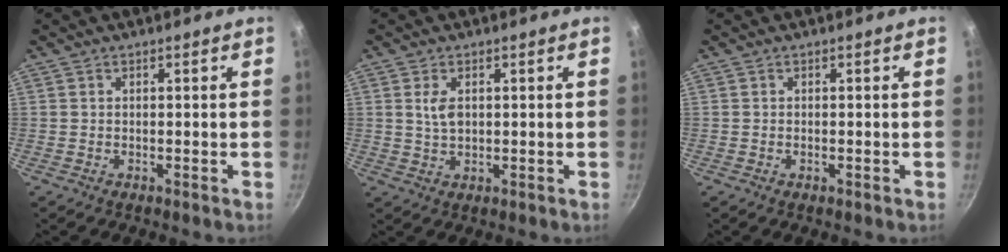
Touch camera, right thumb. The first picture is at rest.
{"total": 3.6, "force": [0.9, 2.2, 2.8], "torque": [-0.042, -0.003, 0.018]}
{"total": 0.6, "force": [-0.2, 0.2, 0.5], "torque": [-0.008, 0.002, -0.003]}